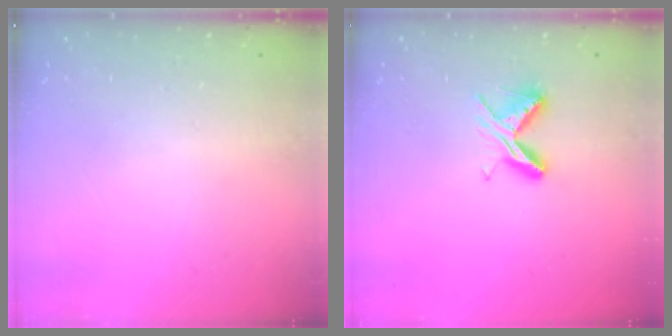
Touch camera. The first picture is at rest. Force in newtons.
{"total": 5.9, "press": 5.9, "slide": 0.7}